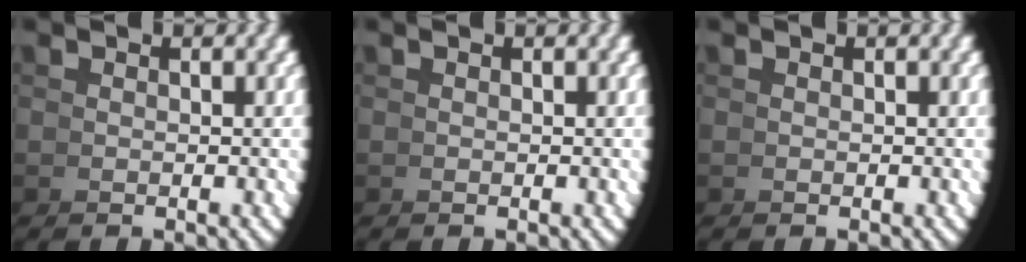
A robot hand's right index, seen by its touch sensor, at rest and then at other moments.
{"total": 0.0}
{"total": 0.0}